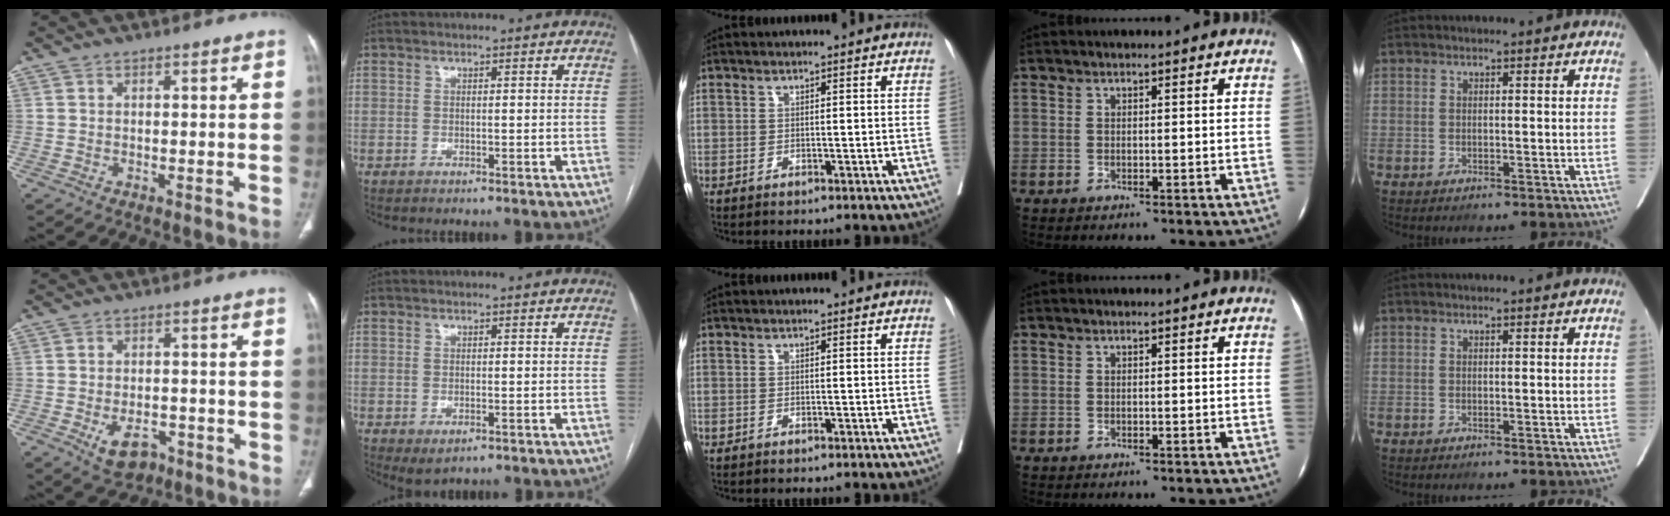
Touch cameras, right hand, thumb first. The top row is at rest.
{"thumb": {"total": 5.8, "force": [-2.8, 3.6, 3.5], "torque": [-0.050, 0.014, -0.038]}, "index": {"total": 2.3, "force": [-0.9, 1.2, 1.8], "torque": [-0.031, -0.004, -0.003]}}